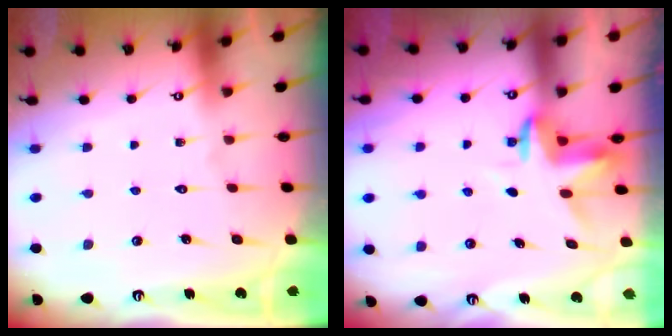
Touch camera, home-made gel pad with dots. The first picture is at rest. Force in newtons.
{"total": 3.6, "press": 3.6, "slide": 0.2}